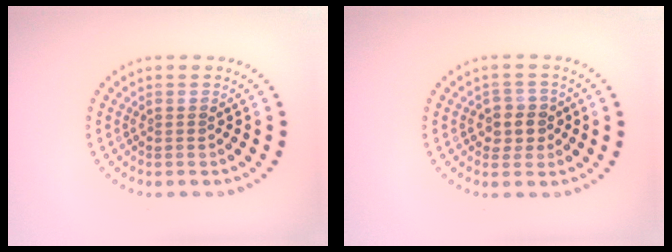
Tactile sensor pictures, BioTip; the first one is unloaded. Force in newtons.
{"total": 2.5, "press": 2.2, "slide": 1.1}